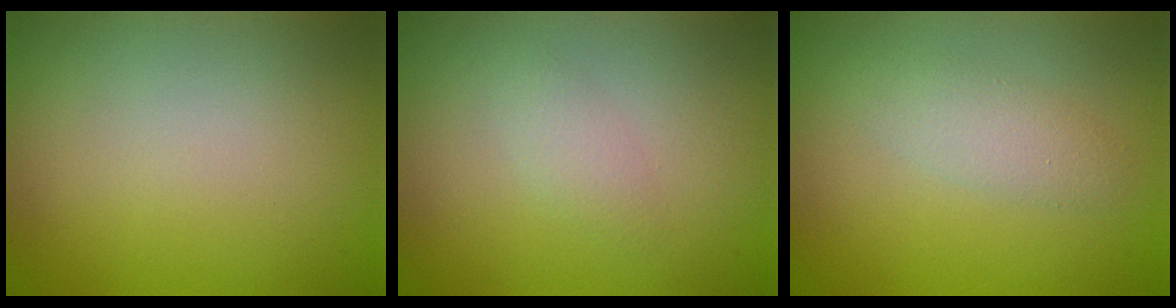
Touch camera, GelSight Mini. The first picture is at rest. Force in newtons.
{"total": 1.4, "press": 1.4, "slide": 0.1}
{"total": 2.1, "press": 2.1, "slide": 0.1}